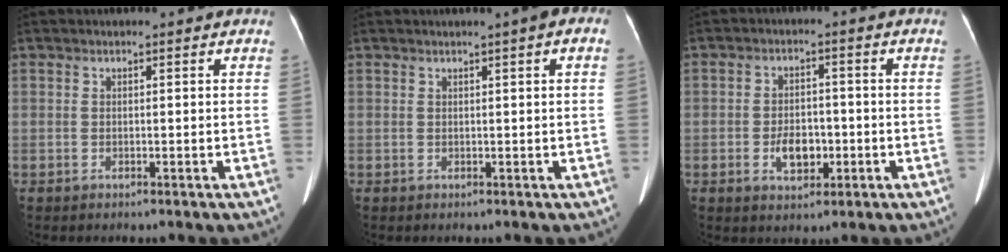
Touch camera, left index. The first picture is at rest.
{"total": 2.5, "force": [0.9, 0.2, 2.3], "torque": [-0.030, 0.012, 0.009]}
{"total": 5.0, "force": [-1.5, 3.0, 3.6], "torque": [-0.065, 0.006, -0.021]}